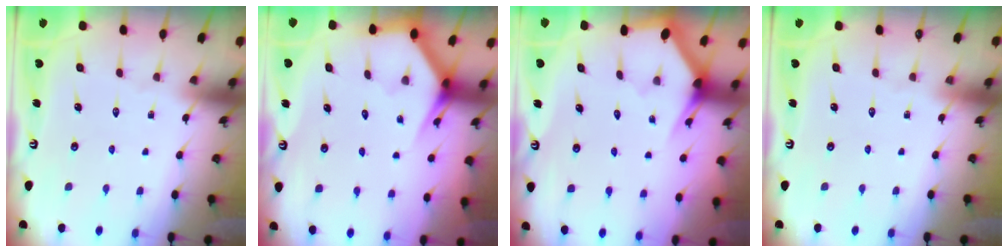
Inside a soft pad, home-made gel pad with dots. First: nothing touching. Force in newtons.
{"total": 3.4, "press": 3.4, "slide": 0.3}
{"total": 3.0, "press": 3.0, "slide": 0.2}
{"total": 0.0}